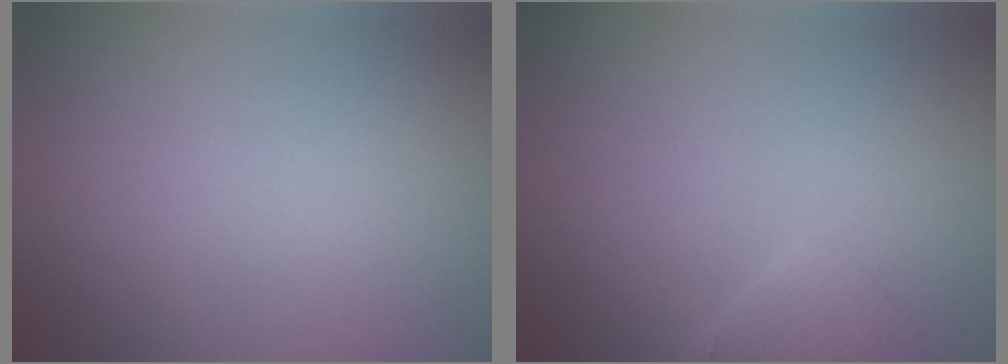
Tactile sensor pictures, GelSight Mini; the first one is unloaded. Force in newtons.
{"total": 2.1, "press": 2.1, "slide": 0.1}